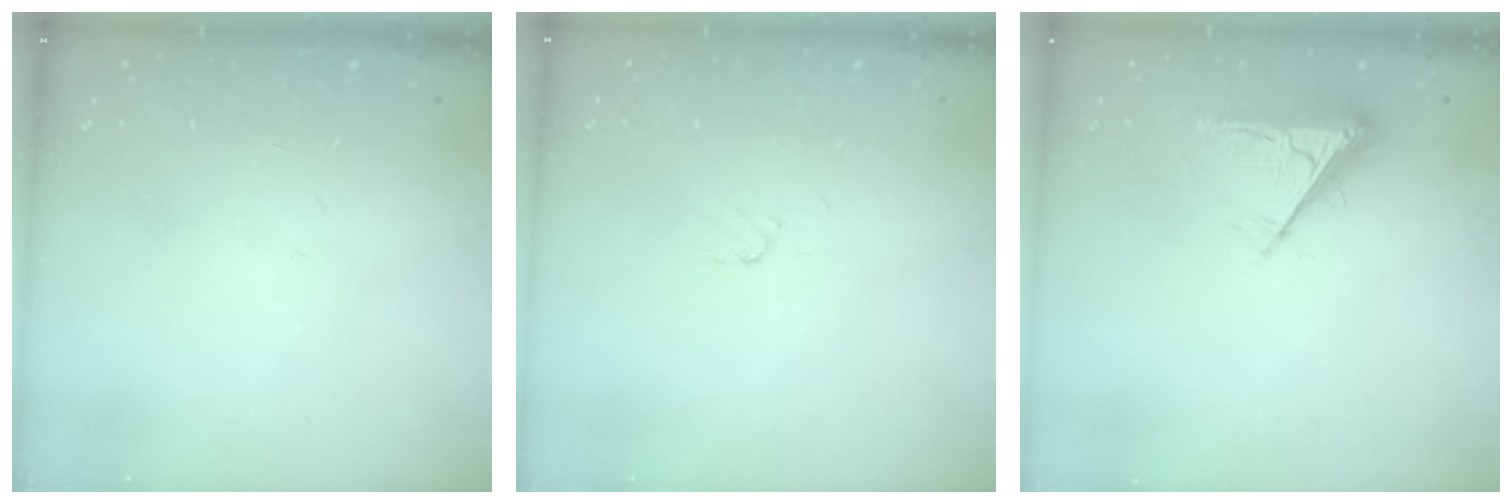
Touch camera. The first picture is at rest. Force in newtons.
{"total": 3.1, "press": 3.1, "slide": 0.4}
{"total": 8.4, "press": 8.3, "slide": 1.4}